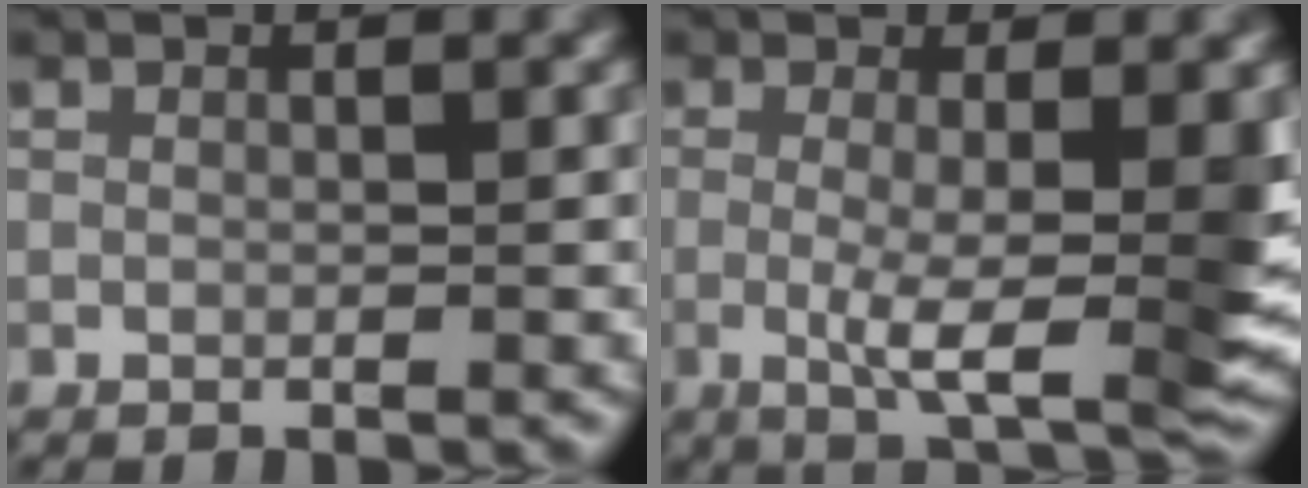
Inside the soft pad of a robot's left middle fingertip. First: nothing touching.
{"total": 6.6, "force": [-0.6, 1.3, 6.4], "torque": [-0.103, -0.016, -0.008]}